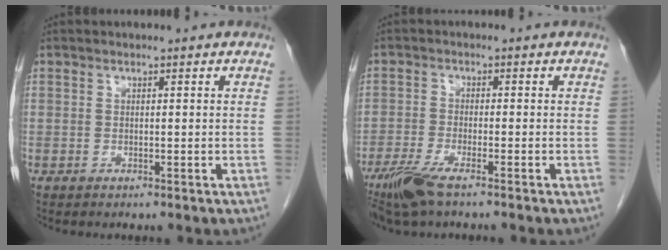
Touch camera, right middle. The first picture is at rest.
{"total": 5.6, "force": [-4.0, 0.5, 3.9], "torque": [-0.082, -0.015, -0.078]}